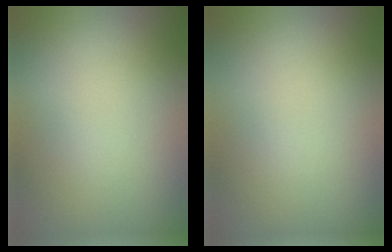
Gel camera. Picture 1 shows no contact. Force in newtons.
{"total": 0.0}